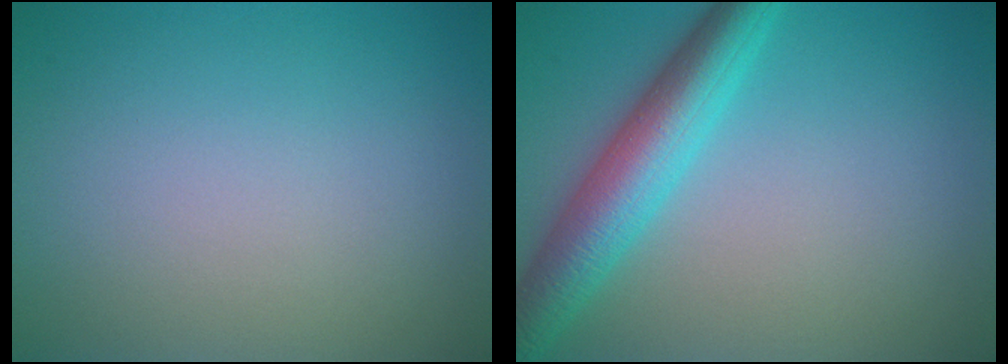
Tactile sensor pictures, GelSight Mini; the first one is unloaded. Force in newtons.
{"total": 6.1, "press": 6.1, "slide": 0.1}